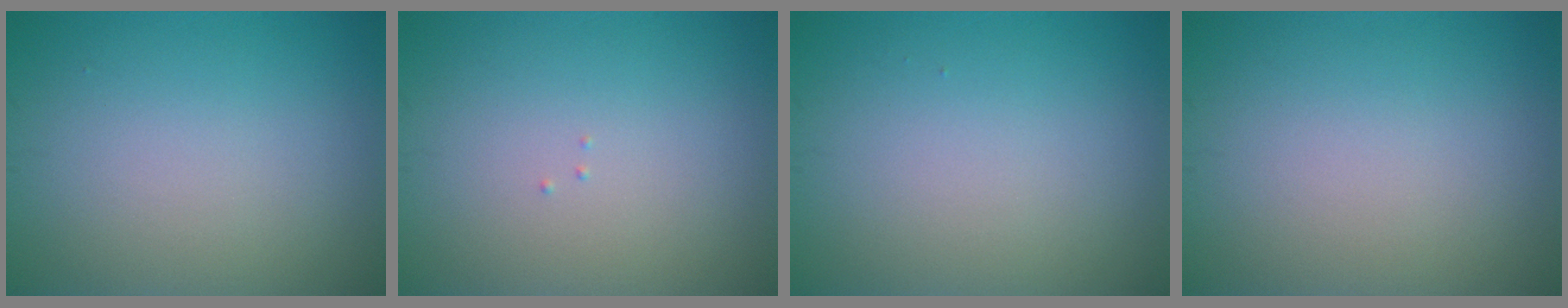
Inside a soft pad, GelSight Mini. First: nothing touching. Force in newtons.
{"total": 0.0}
{"total": 0.0}
{"total": 0.0}